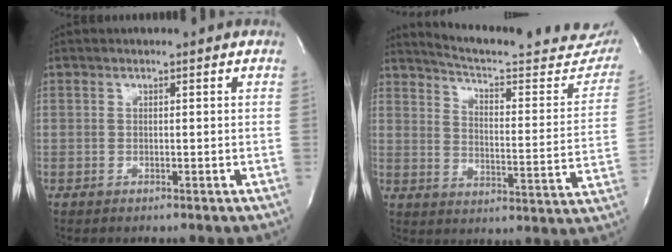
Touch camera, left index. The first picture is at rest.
{"total": 24.6, "force": [22.7, 3.8, 8.7], "torque": [-0.120, -0.087, 0.277]}